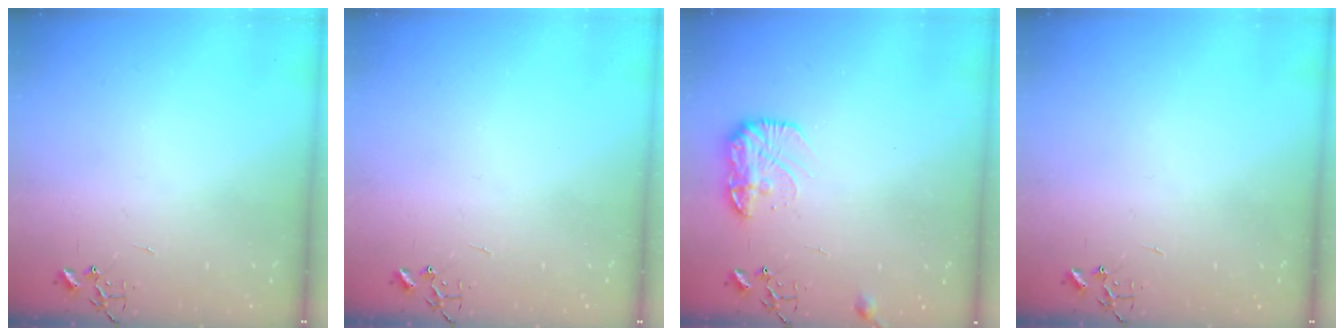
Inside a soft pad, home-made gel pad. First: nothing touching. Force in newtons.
{"total": 0.0}
{"total": 11.5, "press": 11.4, "slide": 0.6}
{"total": 0.0}